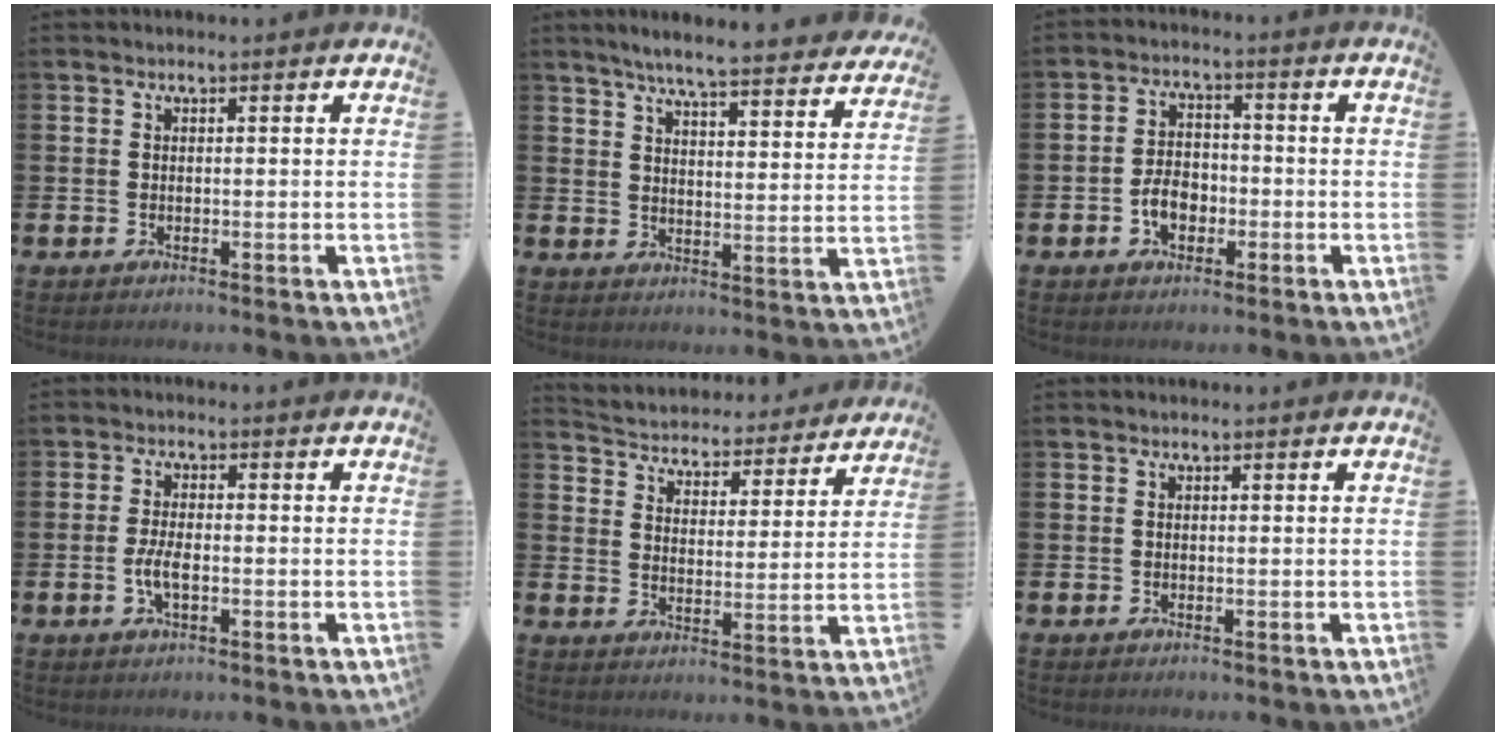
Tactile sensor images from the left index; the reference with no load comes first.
{"total": 6.3, "force": [5.9, 0.0, 2.0], "torque": [-0.045, -0.046, 0.098]}
{"total": 4.2, "force": [-1.6, 2.9, 2.6], "torque": [-0.036, 0.001, -0.035]}
{"total": 3.3, "force": [-0.8, 1.3, 2.9], "torque": [-0.053, -0.003, -0.018]}
{"total": 4.2, "force": [4.1, 1.2, 0.1], "torque": [-0.020, -0.043, 0.062]}
{"total": 0.0}